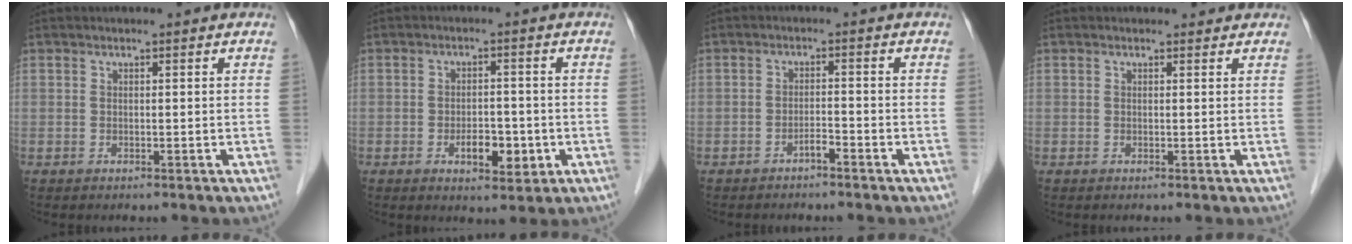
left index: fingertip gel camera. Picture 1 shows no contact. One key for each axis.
{"total": 5.2, "fx": -1.7, "fy": 2.5, "fz": 4.2, "tx": -0.067, "ty": 0.002, "tz": -0.019}
{"total": 1.8, "fx": -1.5, "fy": 0.2, "fz": 1.0, "tx": -0.017, "ty": 0.002, "tz": -0.026}
{"total": 1.0, "fx": 0.9, "fy": 0.4, "fz": 0.0, "tx": -0.009, "ty": 0.000, "tz": 0.008}